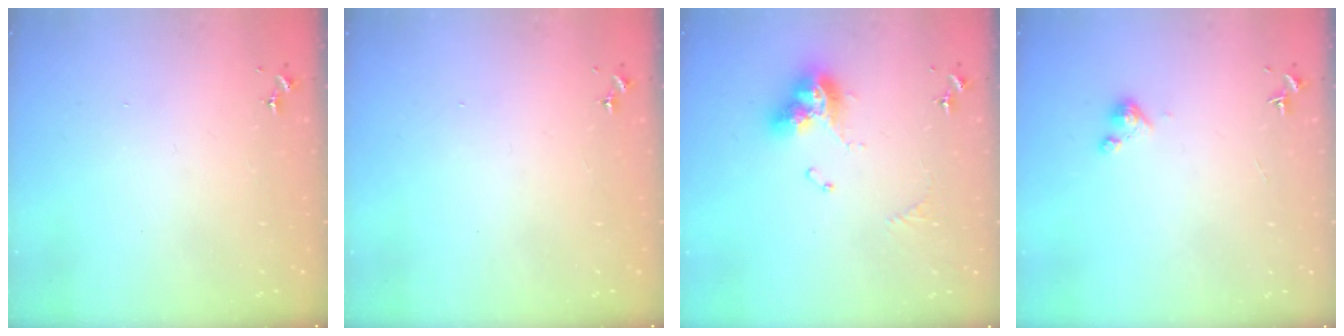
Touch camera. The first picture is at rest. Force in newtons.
{"total": 0.0}
{"total": 12.6, "press": 12.6, "slide": 1.1}
{"total": 3.3, "press": 3.3, "slide": 0.3}